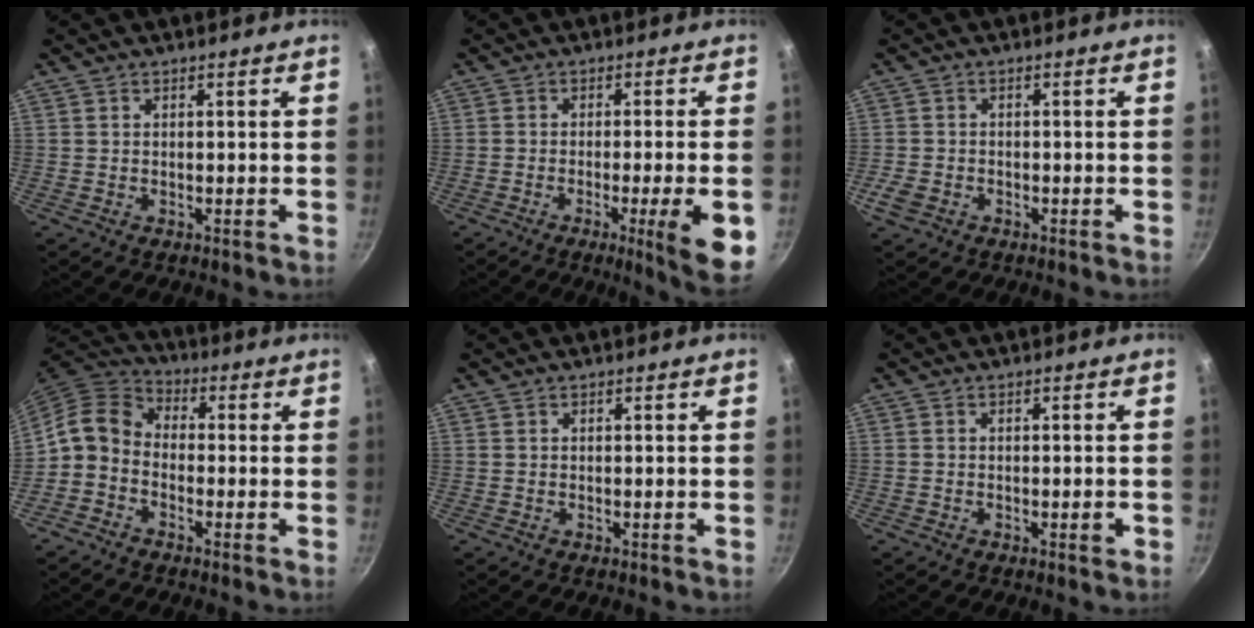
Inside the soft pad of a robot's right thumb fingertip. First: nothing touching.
{"total": 10.2, "force": [-3.4, 0.8, 9.6], "torque": [-0.126, 0.008, -0.044]}
{"total": 3.5, "force": [-1.6, 2.5, 1.7], "torque": [-0.039, 0.008, -0.030]}
{"total": 7.8, "force": [-2.2, 5.9, 4.6], "torque": [-0.079, 0.041, -0.066]}
{"total": 0.0}
{"total": 1.5, "force": [-0.6, 0.5, 1.2], "torque": [-0.021, 0.003, -0.010]}